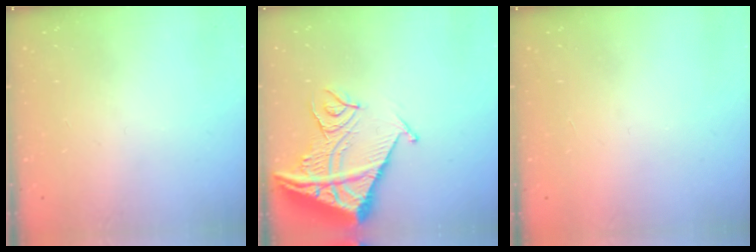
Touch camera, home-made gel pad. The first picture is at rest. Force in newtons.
{"total": 15.9, "press": 15.8, "slide": 1.8}
{"total": 1.6, "press": 1.6, "slide": 0.1}